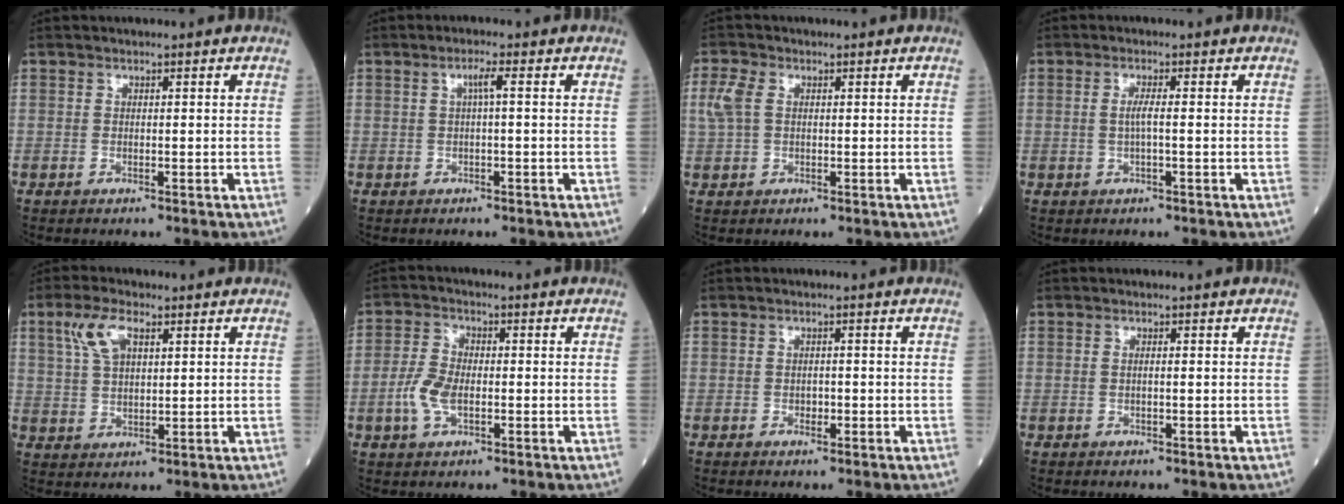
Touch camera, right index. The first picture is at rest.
{"total": 2.0, "force": [0.4, -0.1, 2.0], "torque": [-0.037, 0.004, 0.006]}
{"total": 3.3, "force": [0.7, 2.2, 2.5], "torque": [-0.081, 0.013, 0.013]}
{"total": 1.9, "force": [0.0, -0.1, 1.9], "torque": [-0.039, 0.001, -0.002]}
{"total": 6.4, "force": [3.0, 2.6, 5.1], "torque": [-0.113, 0.015, 0.063]}
{"total": 5.4, "force": [-1.4, 2.8, 4.5], "torque": [-0.108, 0.006, -0.030]}
{"total": 1.1, "force": [-0.4, 0.8, 0.7], "torque": [-0.008, 0.003, -0.005]}
{"total": 0.5, "force": [0.0, 0.0, 0.5], "torque": [-0.012, 0.000, 0.000]}